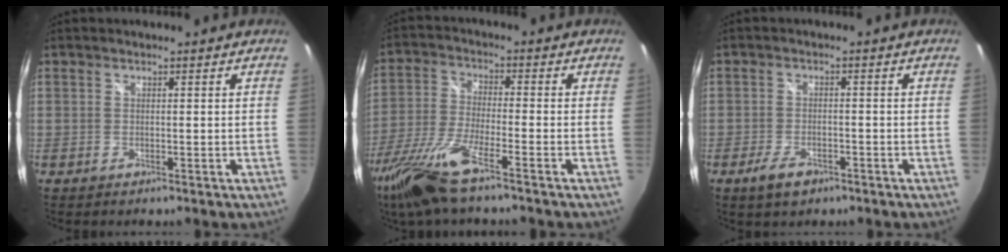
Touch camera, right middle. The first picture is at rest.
{"total": 13.4, "force": [-9.5, 1.7, 9.4], "torque": [-0.207, -0.036, -0.185]}
{"total": 4.5, "force": [-2.8, 2.3, 2.8], "torque": [-0.069, -0.006, -0.047]}